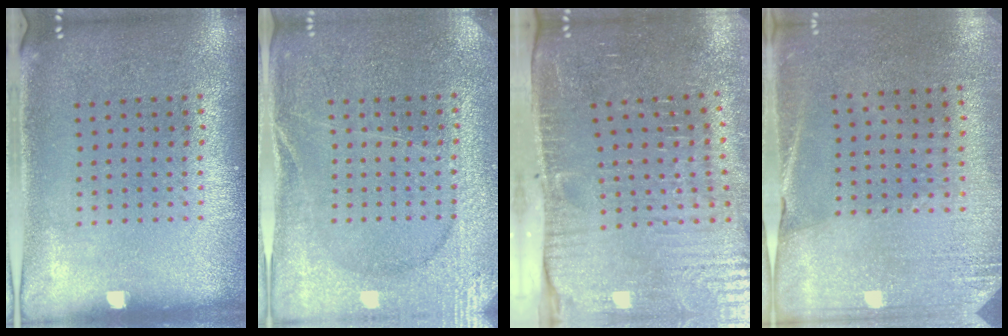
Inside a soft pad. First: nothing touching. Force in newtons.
{"total": 3.0, "press": 2.9, "slide": 0.4}
{"total": 4.8, "press": 4.1, "slide": 2.4}
{"total": 2.6, "press": 2.4, "slide": 1.0}